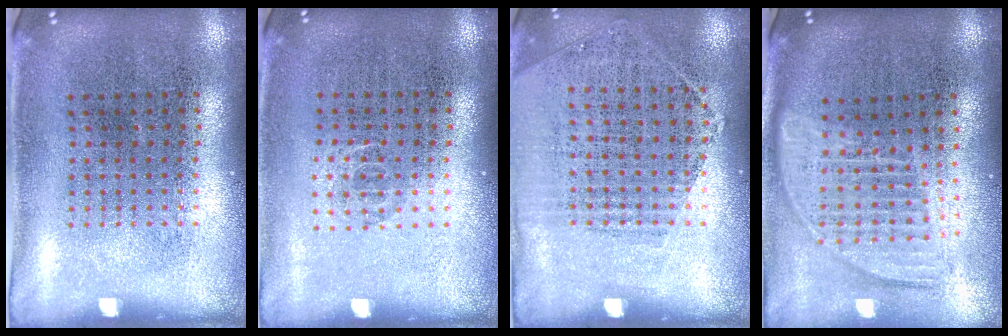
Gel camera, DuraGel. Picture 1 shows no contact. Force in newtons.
{"total": 0.6, "press": 0.4, "slide": 0.4}
{"total": 1.1, "press": 1.0, "slide": 0.6}
{"total": 1.7, "press": 1.4, "slide": 0.9}